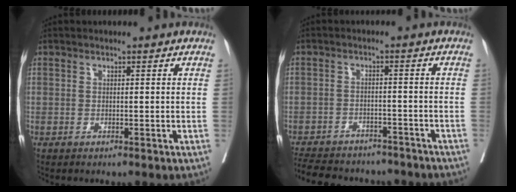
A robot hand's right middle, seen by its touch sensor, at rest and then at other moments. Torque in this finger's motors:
{"motor_torque": [1.00, -1.14, 0.23, 0.08]}